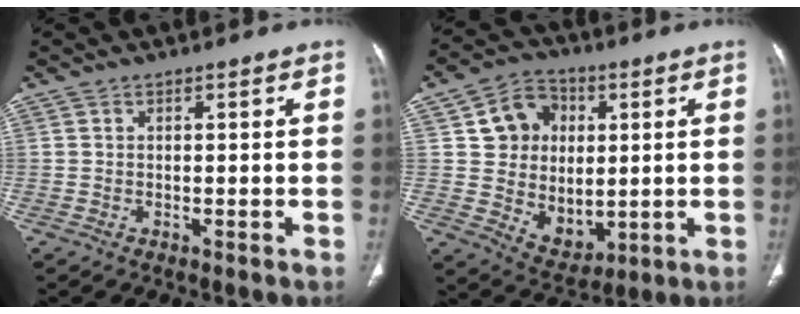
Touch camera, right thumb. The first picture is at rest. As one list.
[{"total": 14.0, "force": [2.5, 12.1, 6.5], "torque": [-0.051, -0.008, 0.056]}]